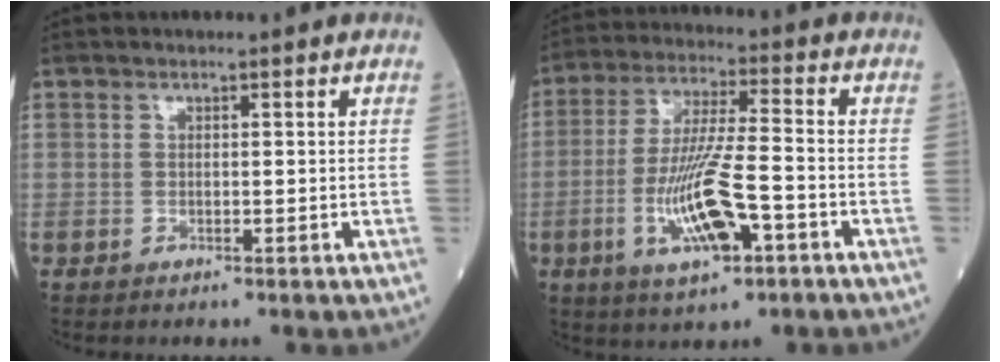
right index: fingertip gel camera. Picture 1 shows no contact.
{"total": 12.4, "force": [-4.3, 1.9, 11.5], "torque": [-0.228, -0.010, -0.074]}